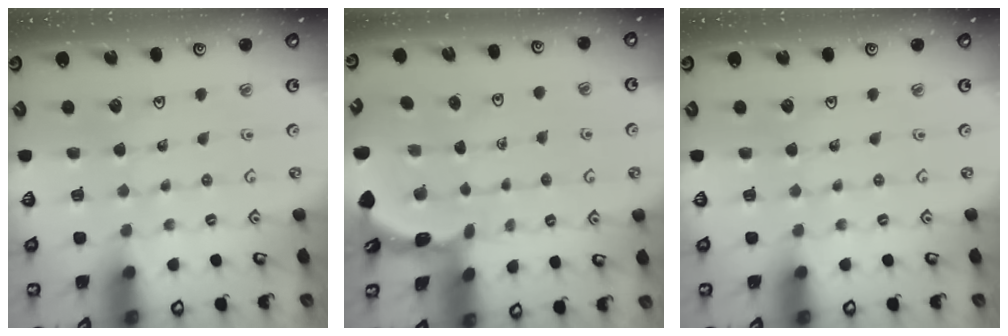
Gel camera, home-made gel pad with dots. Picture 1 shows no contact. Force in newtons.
{"total": 1.8, "press": 1.8, "slide": 0.1}
{"total": 0.0}